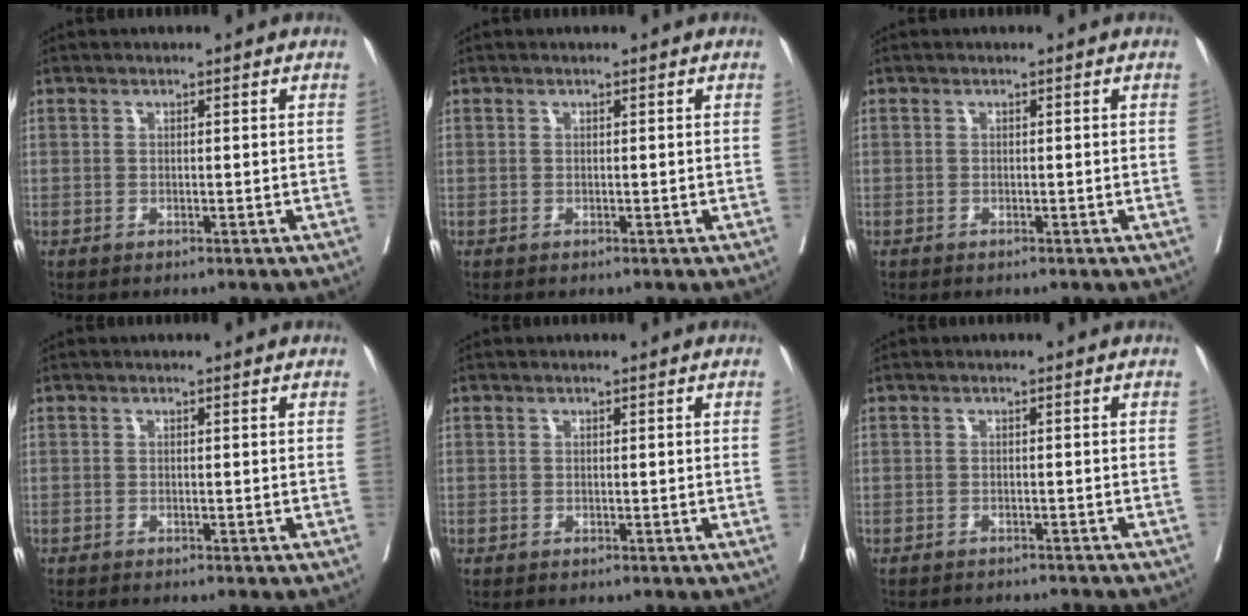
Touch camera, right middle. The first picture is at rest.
{"total": 0.0}
{"total": 0.0}
{"total": 1.6, "force": [-1.4, -0.4, 0.6], "torque": [-0.004, 0.002, -0.022]}
{"total": 0.0}
{"total": 8.2, "force": [-7.8, 1.4, 2.2], "torque": [-0.024, -0.006, -0.092]}